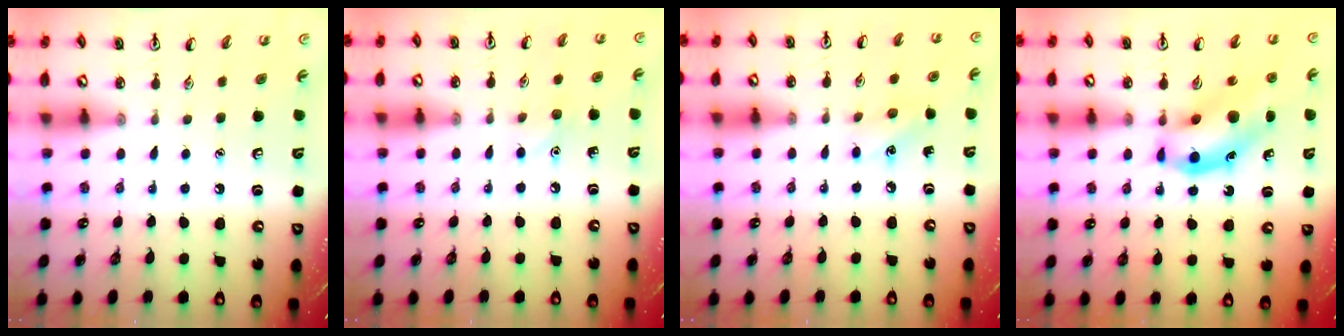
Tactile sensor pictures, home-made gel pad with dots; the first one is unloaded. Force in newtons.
{"total": 5.6, "press": 5.3, "slide": 1.8}
{"total": 6.0, "press": 5.8, "slide": 1.7}
{"total": 12.3, "press": 11.7, "slide": 3.9}